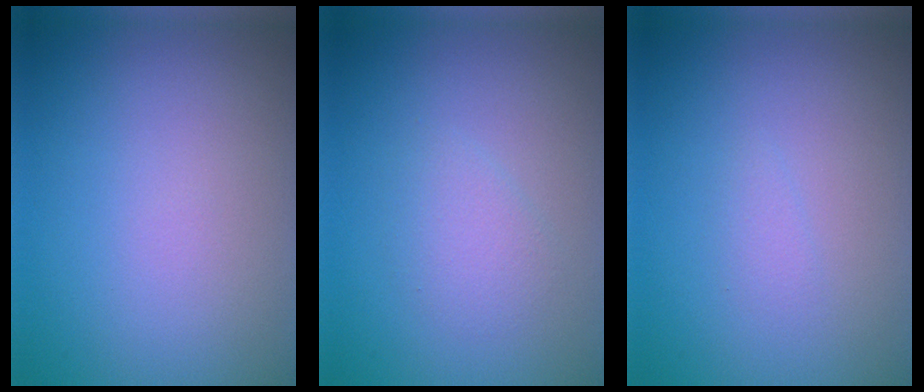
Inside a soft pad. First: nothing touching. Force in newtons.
{"total": 1.6, "press": 1.6, "slide": 0.1}
{"total": 0.7, "press": 0.7, "slide": 0.1}